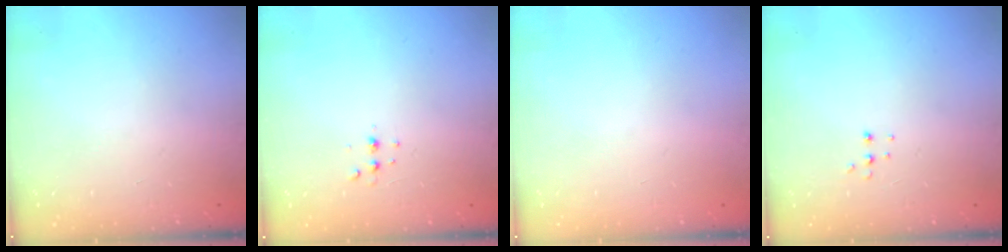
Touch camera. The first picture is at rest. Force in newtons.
{"total": 3.5, "press": 3.4, "slide": 0.5}
{"total": 0.0}
{"total": 5.0, "press": 4.9, "slide": 0.9}